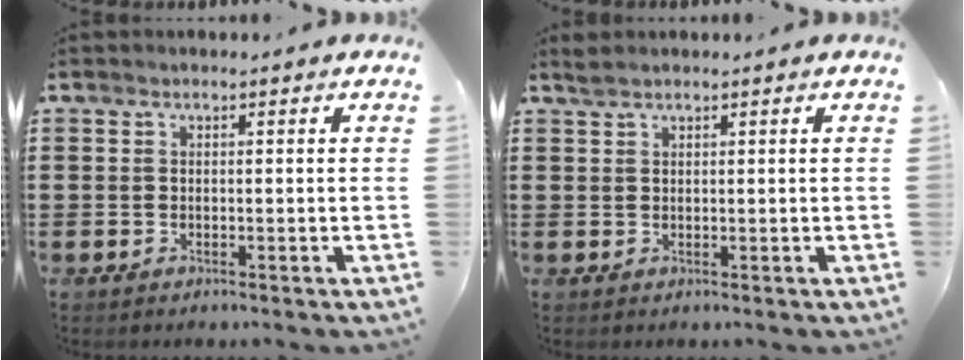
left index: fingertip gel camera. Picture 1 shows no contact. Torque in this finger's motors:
{"motor_torque": [0.08, -0.10, 0.03, 0.00]}